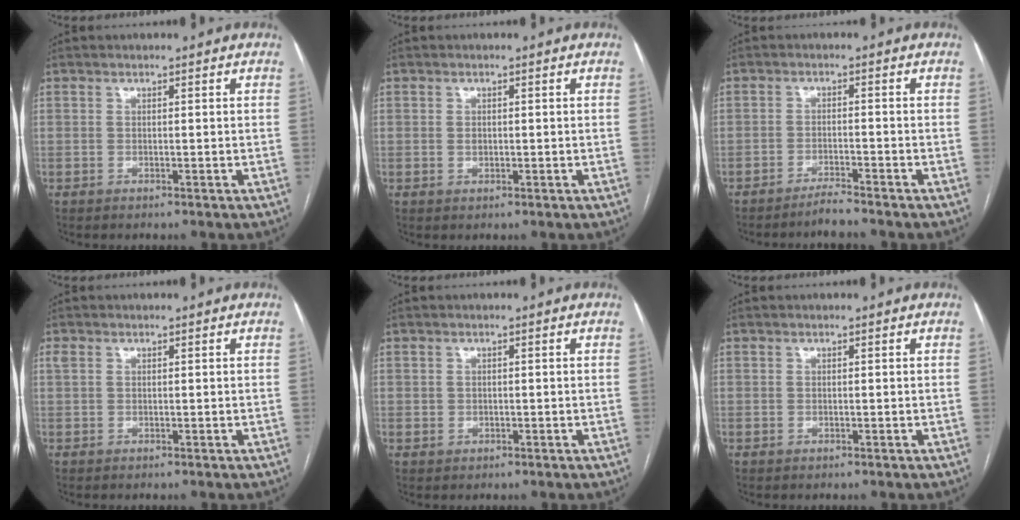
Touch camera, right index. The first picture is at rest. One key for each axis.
{"total": 0.9, "fx": 0.0, "fy": 0.7, "fz": 0.6, "tx": -0.010, "ty": 0.000, "tz": 0.001}
{"total": 2.9, "fx": -2.8, "fy": -0.7, "fz": 0.7, "tx": -0.015, "ty": -0.011, "tz": -0.049}
{"total": 1.1, "fx": 0.5, "fy": 0.7, "fz": 0.7, "tx": -0.021, "ty": 0.017, "tz": 0.014}
{"total": 1.0, "fx": 0.0, "fy": 1.0, "fz": 0.3, "tx": -0.004, "ty": 0.002, "tz": 0.005}
{"total": 0.0}